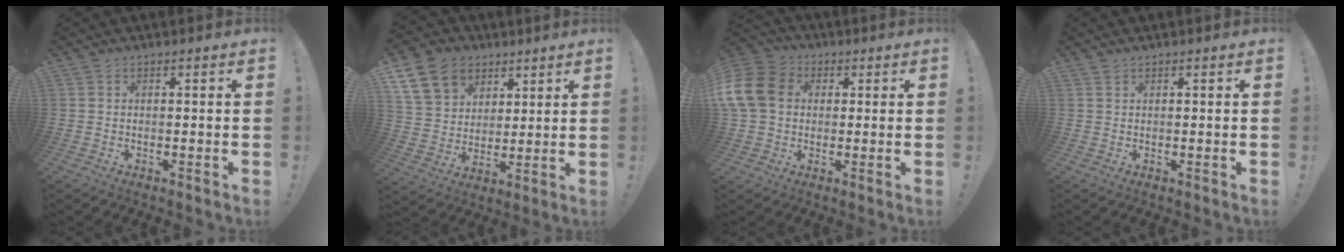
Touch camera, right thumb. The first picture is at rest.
{"total": 15.8, "force": [7.9, 12.0, 6.7], "torque": [-0.102, -0.033, 0.158]}
{"total": 14.8, "force": [1.7, 11.7, 8.8], "torque": [-0.182, 0.009, 0.036]}
{"total": 0.7, "force": [0.6, 0.3, 0.2], "torque": [-0.012, 0.003, 0.013]}